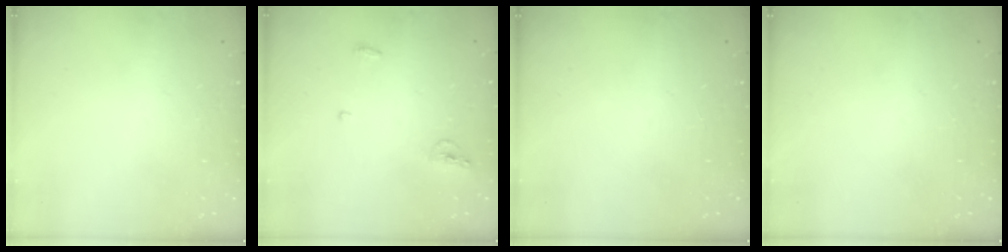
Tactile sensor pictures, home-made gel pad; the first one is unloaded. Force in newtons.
{"total": 4.8, "press": 4.7, "slide": 0.8}
{"total": 0.0}
{"total": 0.0}